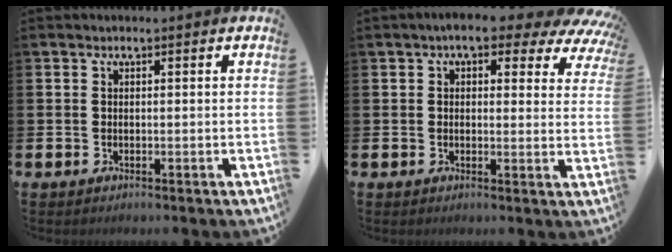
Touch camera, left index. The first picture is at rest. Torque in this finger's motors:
{"motor_torque": [1.61, -0.52, 1.05, 0.21]}